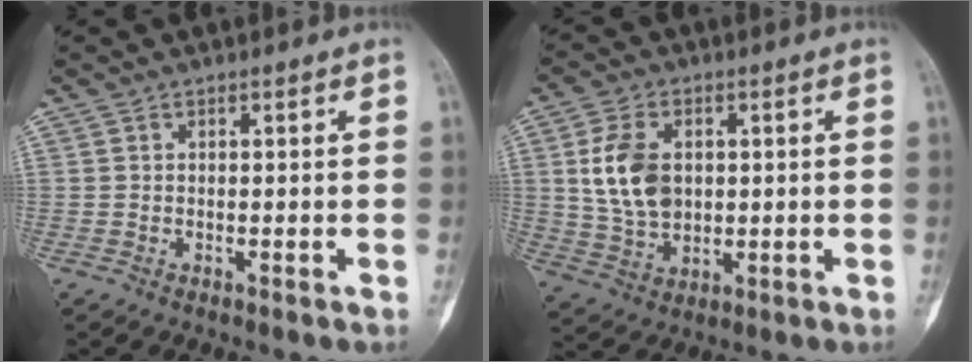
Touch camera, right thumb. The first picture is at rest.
{"total": 10.7, "force": [1.7, 7.3, 7.6], "torque": [-0.138, -0.005, 0.042]}